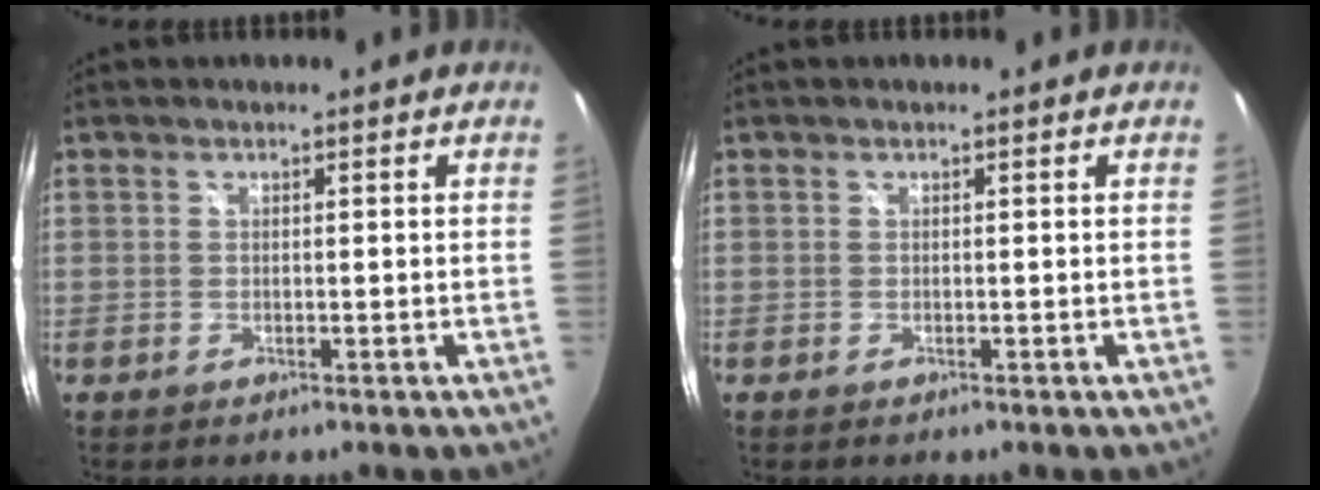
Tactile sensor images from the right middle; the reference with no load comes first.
{"total": 0.0}